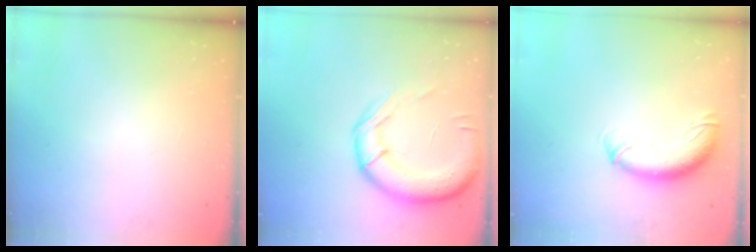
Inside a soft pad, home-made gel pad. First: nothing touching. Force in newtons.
{"total": 16.7, "press": 16.5, "slide": 2.5}
{"total": 10.2, "press": 10.0, "slide": 2.3}